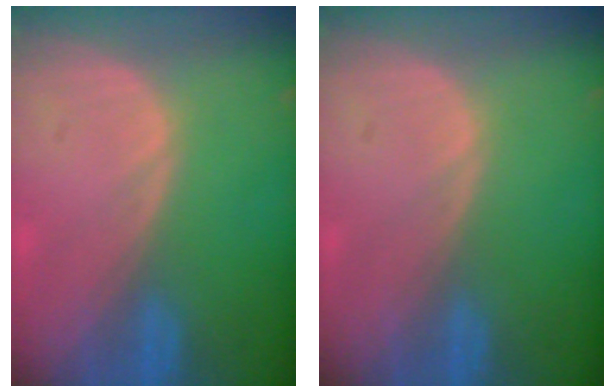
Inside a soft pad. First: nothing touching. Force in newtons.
{"total": 0.0}